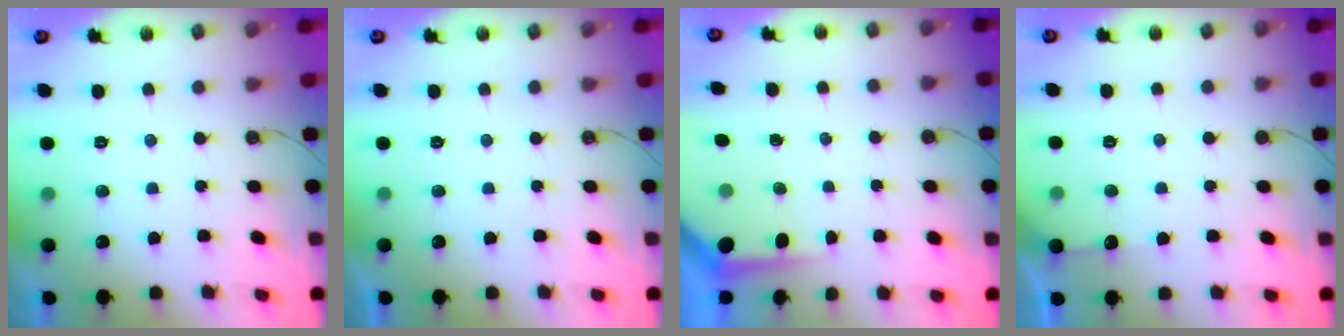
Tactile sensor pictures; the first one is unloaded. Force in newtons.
{"total": 0.0}
{"total": 4.2, "press": 4.2, "slide": 0.3}
{"total": 3.4, "press": 3.4, "slide": 0.3}